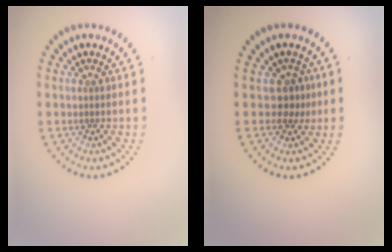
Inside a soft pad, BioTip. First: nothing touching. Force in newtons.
{"total": 1.8, "press": 1.3, "slide": 1.3}